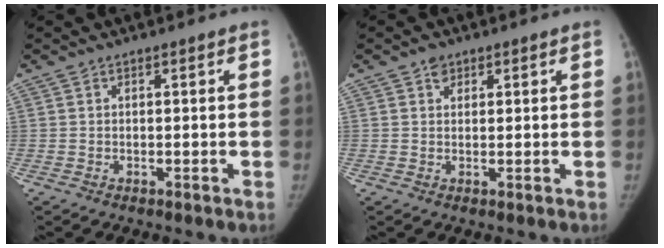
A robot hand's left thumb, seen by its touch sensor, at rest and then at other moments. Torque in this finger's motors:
{"motor_torque": [0.06, 0.13, -0.14, -0.31, 0.07]}